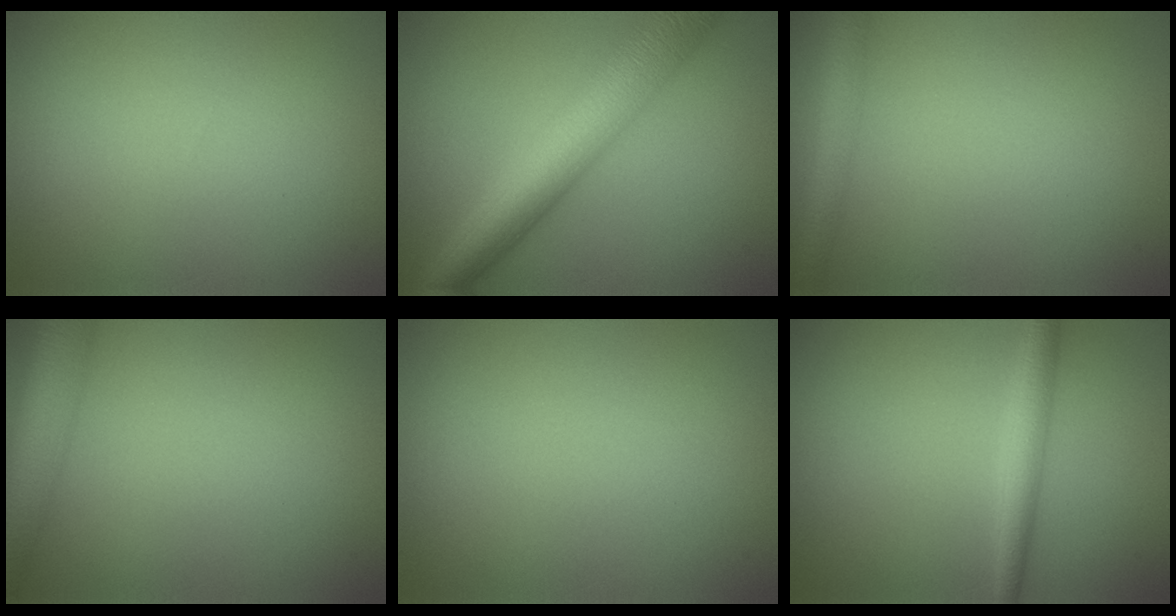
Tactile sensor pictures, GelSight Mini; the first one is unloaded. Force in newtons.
{"total": 8.0, "press": 8.0, "slide": 0.2}
{"total": 2.9, "press": 2.9, "slide": 0.1}
{"total": 5.3, "press": 5.3, "slide": 0.3}
{"total": 0.0}
{"total": 2.4, "press": 2.4, "slide": 0.1}